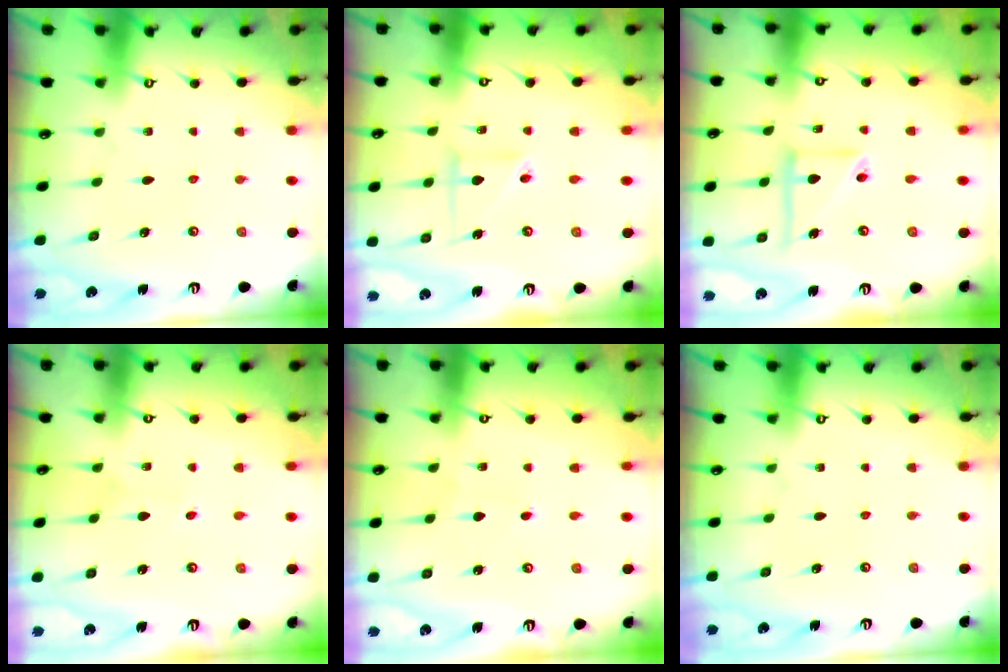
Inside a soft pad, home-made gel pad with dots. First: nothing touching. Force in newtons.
{"total": 4.0, "press": 4.0, "slide": 0.4}
{"total": 10.4, "press": 10.3, "slide": 1.0}
{"total": 1.8, "press": 1.8, "slide": 0.2}
{"total": 0.7, "press": 0.7, "slide": 0.0}
{"total": 0.0}